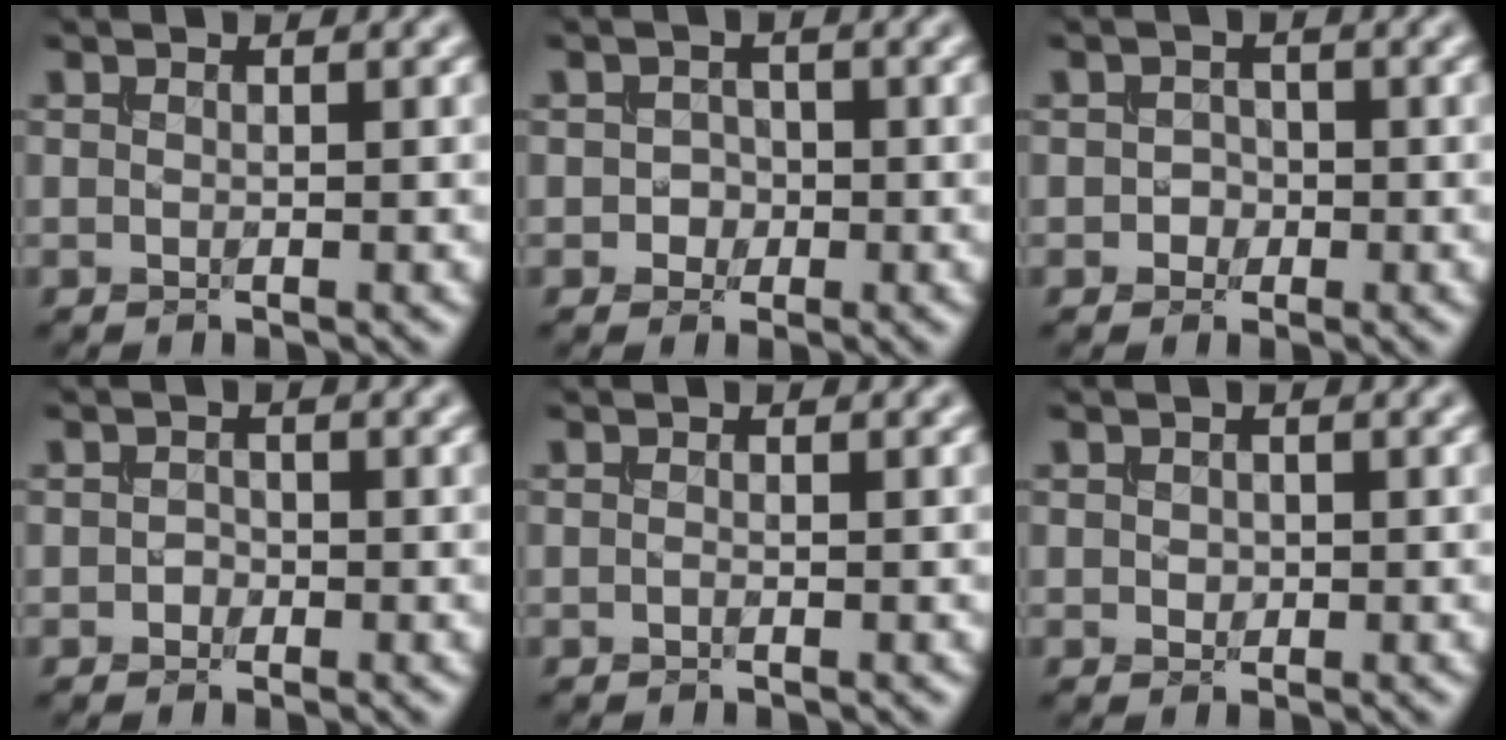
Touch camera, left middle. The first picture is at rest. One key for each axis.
{"total": 1.4, "fx": -0.4, "fy": 1.3, "fz": 0.4, "tx": 0.001, "ty": 0.001, "tz": -0.011}
{"total": 1.2, "fx": -0.4, "fy": 1.1, "fz": 0.3, "tx": -0.001, "ty": 0.001, "tz": -0.010}
{"total": 0.8, "fx": -0.4, "fy": 0.7, "fz": 0.2, "tx": -0.001, "ty": -0.001, "tz": -0.010}
{"total": 0.0}
{"total": 0.7, "fx": 0.0, "fy": 0.6, "fz": 0.3, "tx": -0.008, "ty": -0.001, "tz": -0.001}